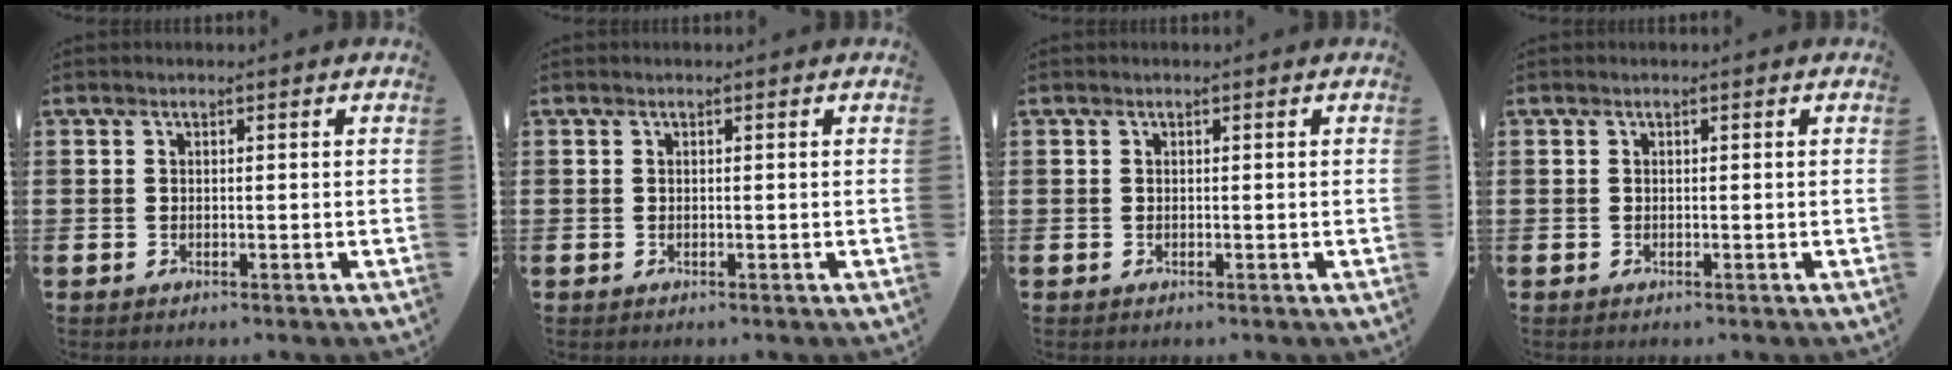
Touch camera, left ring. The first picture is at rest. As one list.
[{"total": 0.0}, {"total": 0.0}, {"total": 0.0}]